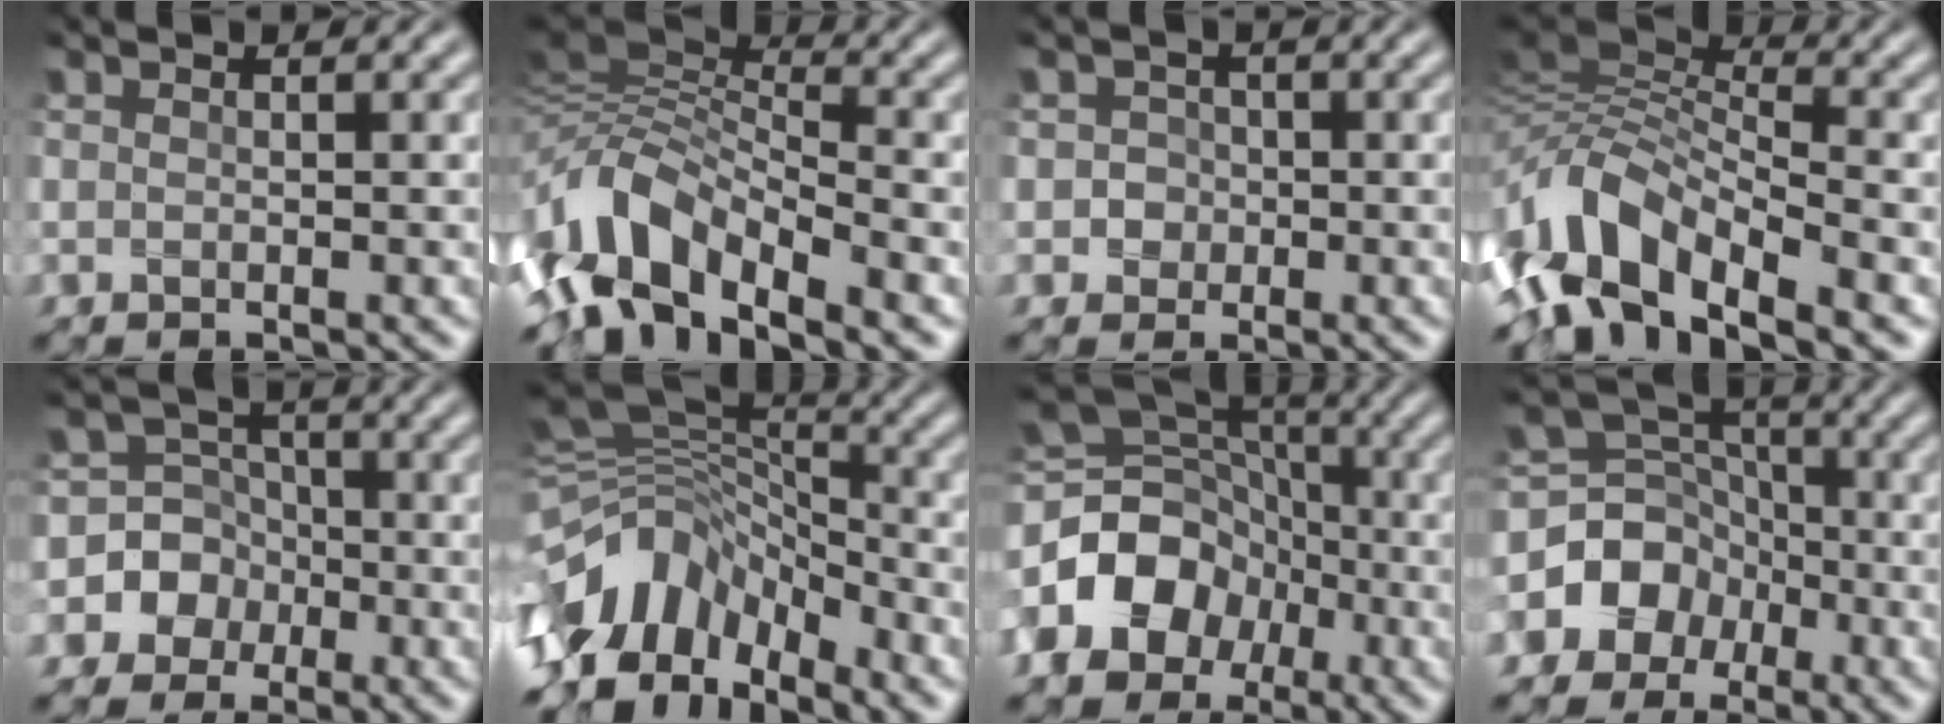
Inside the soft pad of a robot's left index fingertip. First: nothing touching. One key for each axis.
{"total": 9.1, "fx": -5.4, "fy": 3.7, "fz": 6.3, "tx": -0.119, "ty": 0.004, "tz": -0.114}
{"total": 2.6, "fx": -0.3, "fy": 2.5, "fz": 0.6, "tx": 0.014, "ty": 0.019, "tz": -0.022}
{"total": 9.7, "fx": -4.9, "fy": 4.3, "fz": 7.1, "tx": -0.143, "ty": 0.006, "tz": -0.101}
{"total": 8.1, "fx": -2.5, "fy": 7.6, "fz": 1.2, "tx": -0.035, "ty": 0.020, "tz": -0.060}
{"total": 9.0, "fx": -5.5, "fy": 5.0, "fz": 5.2, "tx": -0.096, "ty": 0.019, "tz": -0.115}
{"total": 11.4, "fx": -2.9, "fy": 9.2, "fz": 6.1, "tx": -0.130, "ty": -0.007, "tz": -0.062}
{"total": 7.8, "fx": -3.1, "fy": 6.6, "fz": 2.7, "tx": -0.056, "ty": 0.012, "tz": -0.070}